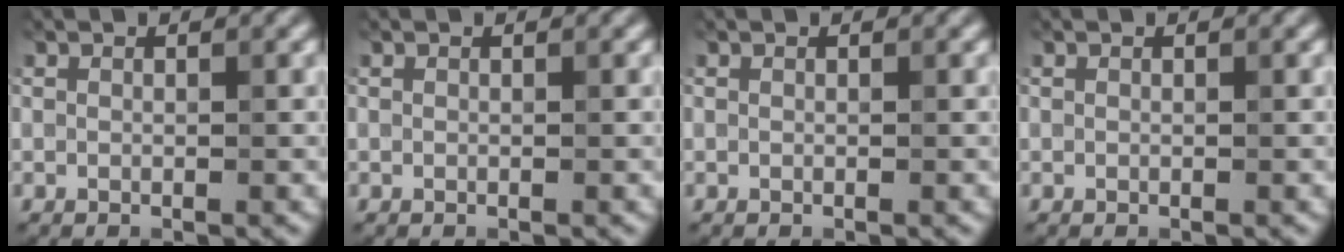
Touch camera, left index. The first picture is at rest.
{"total": 0.0}
{"total": 0.0}
{"total": 0.0}